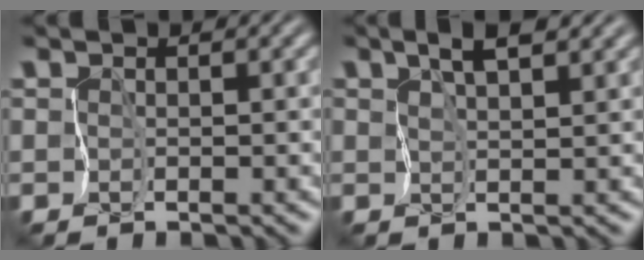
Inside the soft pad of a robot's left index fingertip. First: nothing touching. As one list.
[{"total": 2.8, "force": [1.8, 0.5, 2.0], "torque": [-0.041, 0.002, 0.035]}]